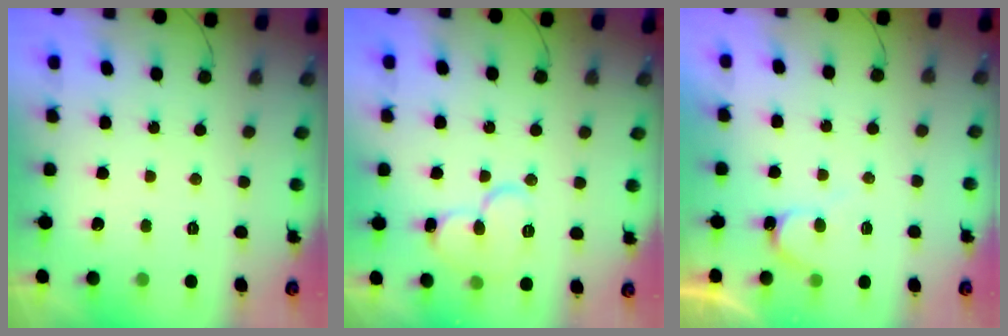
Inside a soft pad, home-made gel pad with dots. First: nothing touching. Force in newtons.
{"total": 10.9, "press": 10.8, "slide": 1.3}
{"total": 7.1, "press": 7.1, "slide": 0.4}